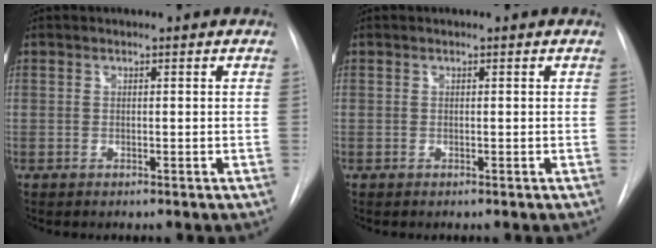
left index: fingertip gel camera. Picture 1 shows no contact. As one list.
[{"total": 0.0}]